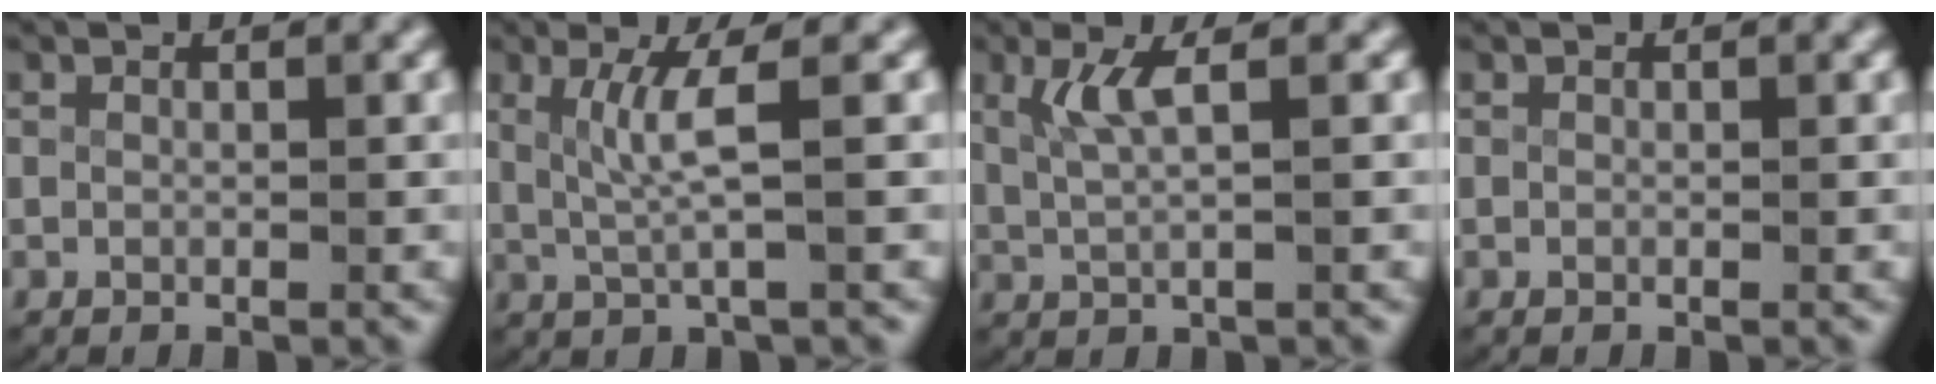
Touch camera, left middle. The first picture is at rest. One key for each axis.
{"total": 3.1, "fx": 0.4, "fy": -0.3, "fz": 3.1, "tx": -0.063, "ty": -0.003, "tz": 0.014}
{"total": 2.5, "fx": 0.8, "fy": 0.4, "fz": 2.4, "tx": -0.060, "ty": -0.006, "tz": 0.023}
{"total": 0.0}